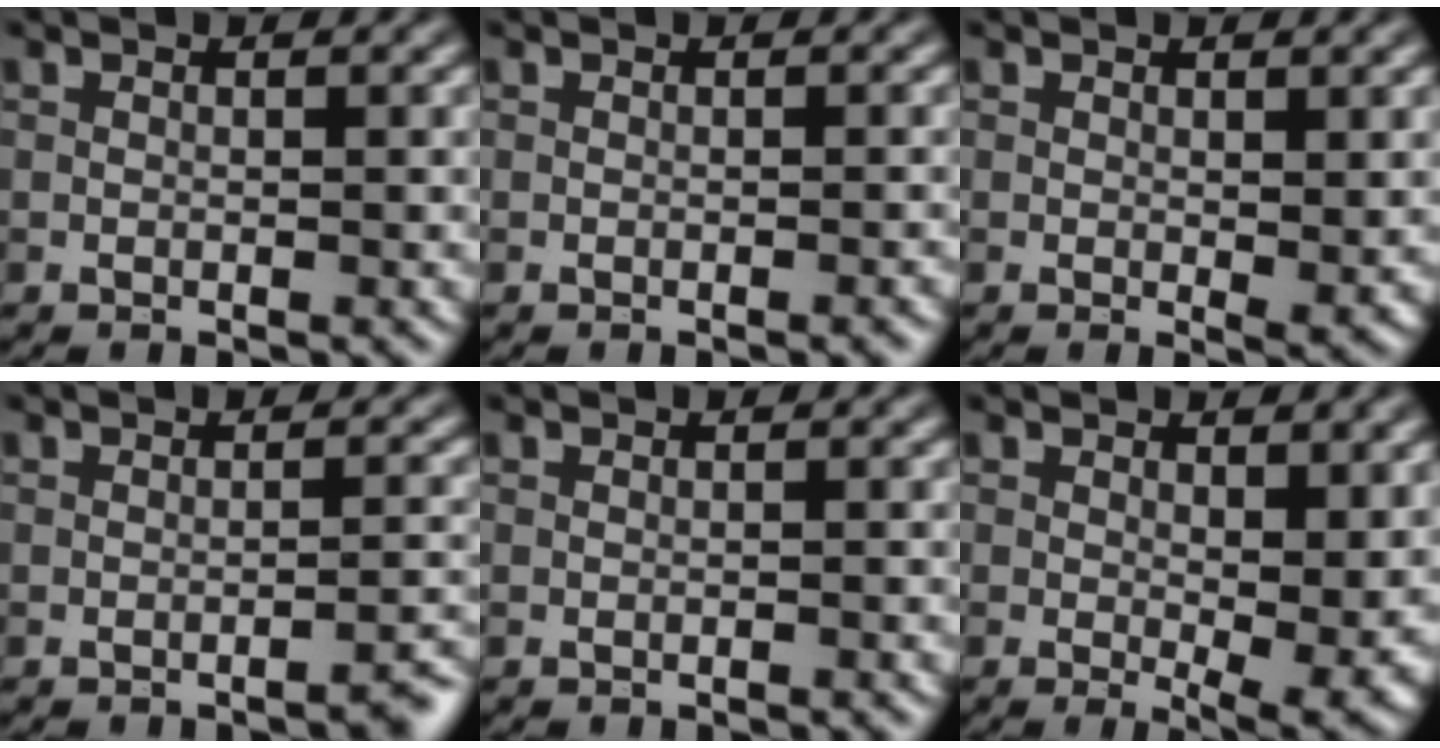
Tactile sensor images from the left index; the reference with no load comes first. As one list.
[{"total": 0.6, "force": [-0.4, 0.0, 0.5], "torque": [-0.005, 0.001, -0.006]}, {"total": 1.4, "force": [0.4, 0.5, 1.2], "torque": [-0.014, -0.006, 0.006]}, {"total": 1.8, "force": [-1.4, 0.3, 1.0], "torque": [-0.007, 0.009, -0.023]}, {"total": 0.0}, {"total": 4.9, "force": [0.6, 2.0, 4.4], "torque": [-0.064, -0.015, 0.014]}]